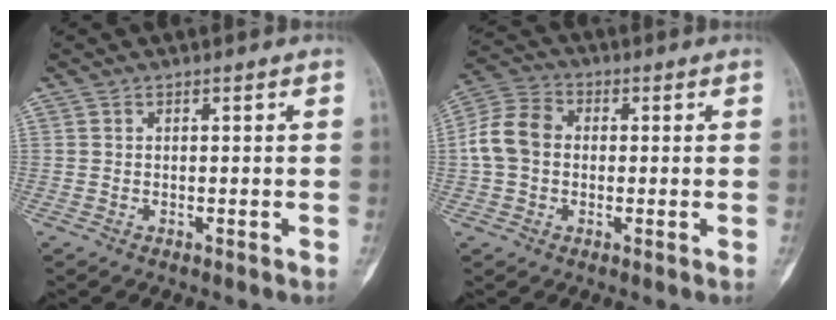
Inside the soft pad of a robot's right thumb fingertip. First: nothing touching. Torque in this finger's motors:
{"motor_torque": [0.71, 0.70, 0.08, 0.00, 0.07]}